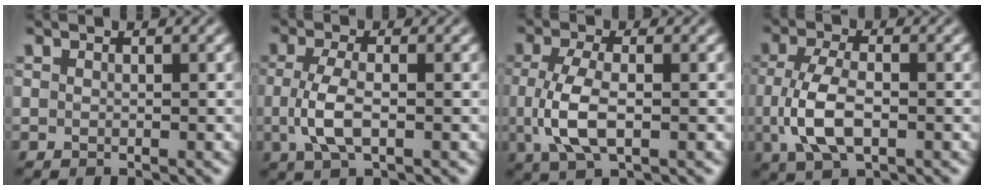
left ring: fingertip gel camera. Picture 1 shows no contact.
{"total": 3.7, "force": [-0.5, 1.5, 3.3], "torque": [-0.081, -0.004, -0.012]}
{"total": 4.9, "force": [-0.5, 2.1, 4.4], "torque": [-0.106, -0.005, -0.012]}
{"total": 5.2, "force": [-0.9, 2.5, 4.5], "torque": [-0.104, -0.004, -0.019]}